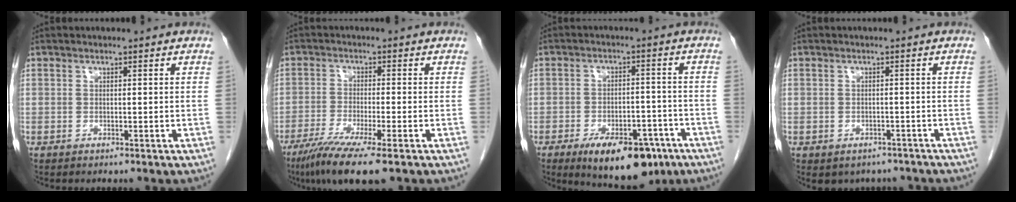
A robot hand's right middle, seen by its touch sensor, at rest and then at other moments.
{"total": 8.8, "force": [-5.8, 0.0, 6.7], "torque": [-0.114, -0.023, -0.095]}
{"total": 12.9, "force": [-8.2, 5.6, 8.2], "torque": [-0.107, 0.001, -0.117]}
{"total": 5.2, "force": [-4.2, 2.9, 0.7], "torque": [0.003, 0.013, -0.048]}